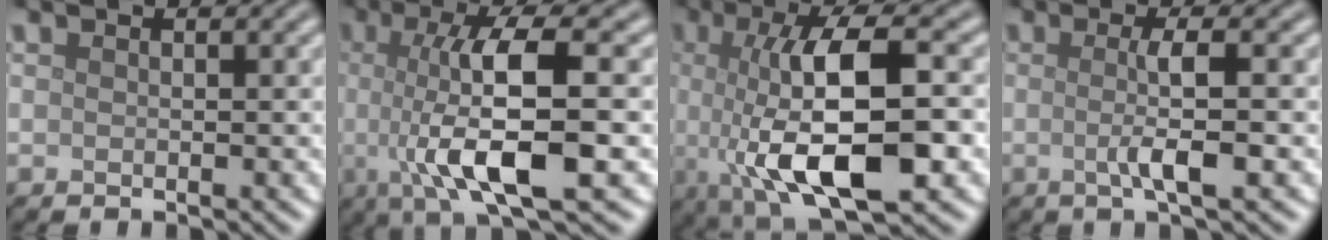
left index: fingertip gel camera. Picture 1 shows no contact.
{"total": 9.8, "force": [-0.8, 2.7, 9.4], "torque": [-0.144, -0.004, -0.014]}
{"total": 10.9, "force": [-1.1, 3.6, 10.2], "torque": [-0.172, -0.001, -0.019]}
{"total": 3.7, "force": [-0.2, 0.7, 3.6], "torque": [-0.059, -0.004, -0.006]}